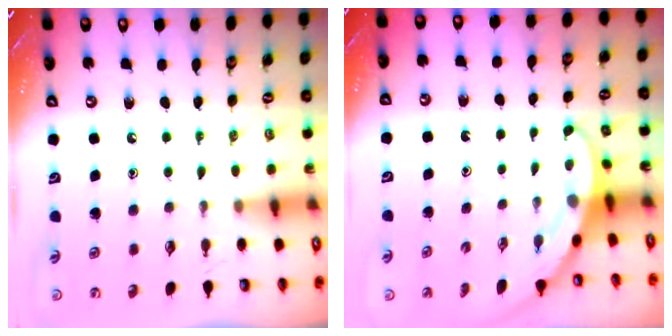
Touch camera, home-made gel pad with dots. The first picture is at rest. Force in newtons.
{"total": 3.3, "press": 3.3, "slide": 0.1}